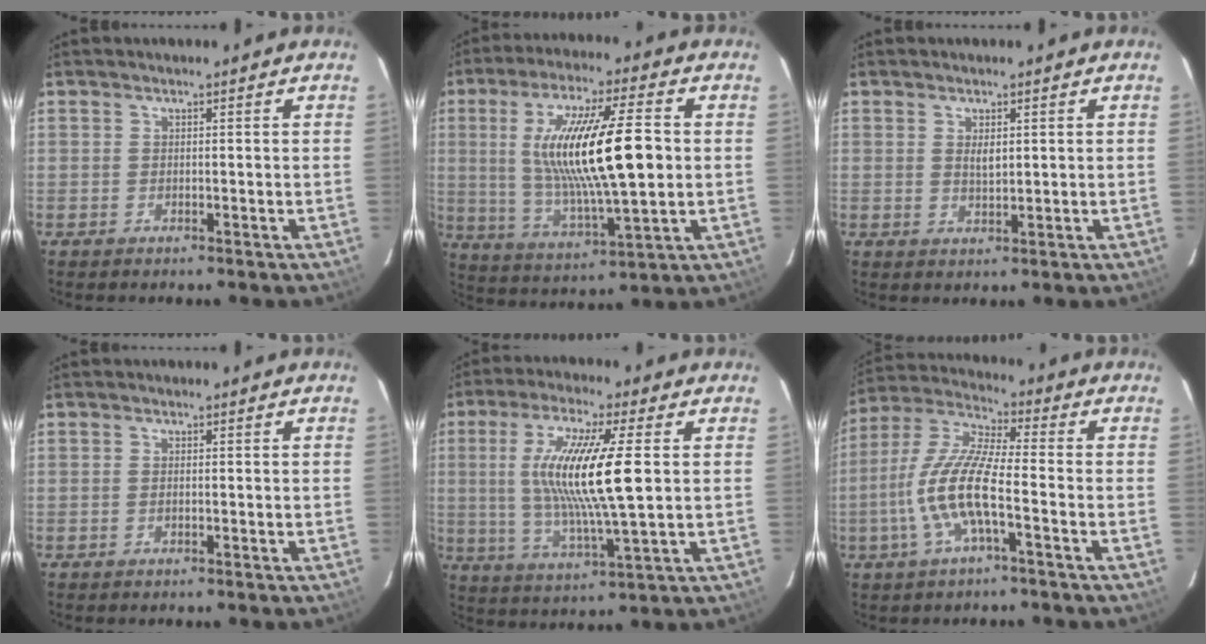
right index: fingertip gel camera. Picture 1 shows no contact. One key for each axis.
{"total": 19.9, "fx": 1.8, "fy": 4.1, "fz": 19.4, "tx": -0.353, "ty": -0.005, "tz": 0.044}
{"total": 2.3, "fx": 0.6, "fy": 1.1, "fz": 1.9, "tx": -0.032, "ty": 0.000, "tz": 0.012}
{"total": 0.6, "fx": -0.1, "fy": 0.2, "fz": 0.5, "tx": -0.012, "ty": 0.001, "tz": -0.003}
{"total": 16.2, "fx": 2.0, "fy": 2.0, "fz": 15.9, "tx": -0.300, "ty": -0.006, "tz": 0.041}
{"total": 12.1, "fx": -3.7, "fy": 2.3, "fz": 11.3, "tx": -0.242, "ty": -0.001, "tz": -0.076}